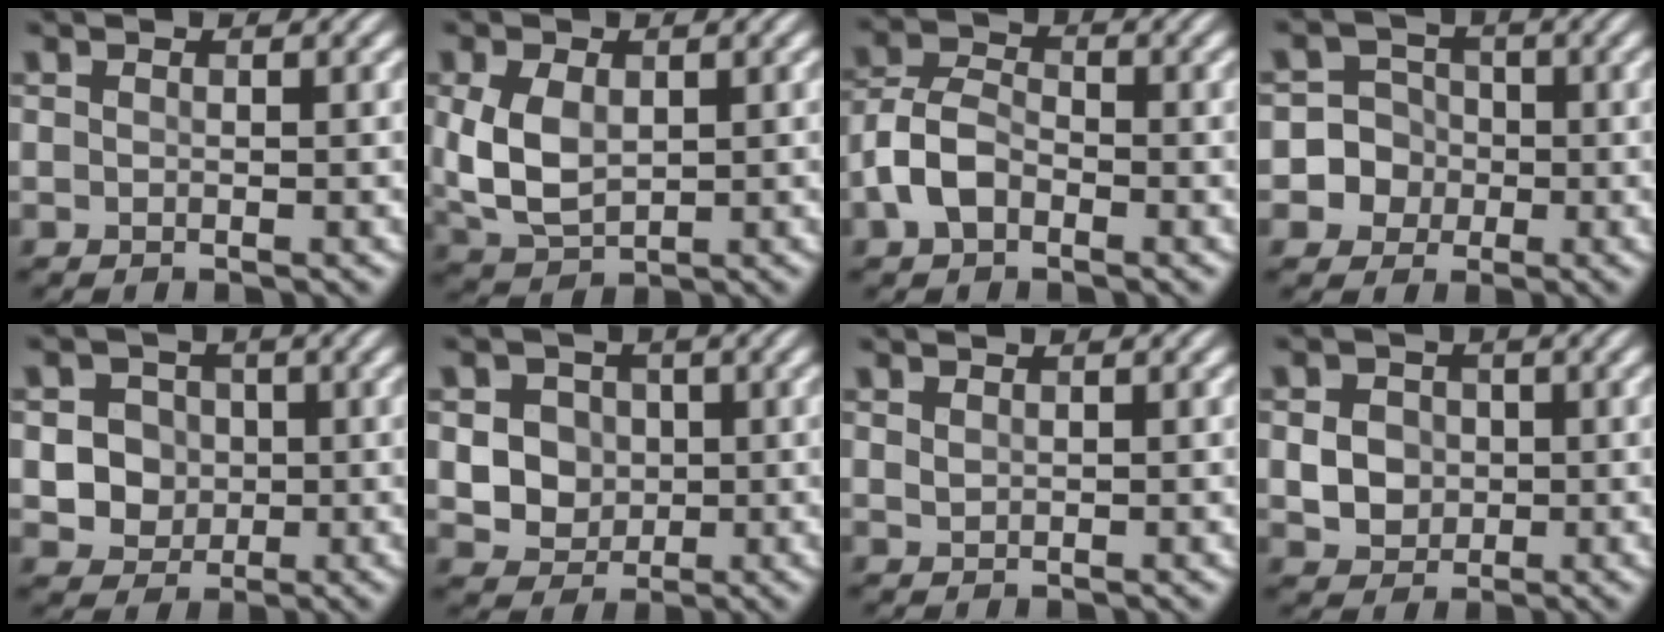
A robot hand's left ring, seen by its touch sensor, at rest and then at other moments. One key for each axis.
{"total": 4.9, "fx": 0.6, "fy": 3.2, "fz": 3.6, "tx": -0.087, "ty": -0.001, "tz": 0.019}
{"total": 3.8, "fx": -1.7, "fy": 2.5, "fz": 2.4, "tx": -0.051, "ty": 0.009, "tz": -0.042}
{"total": 6.3, "fx": -1.3, "fy": 6.1, "fz": 0.6, "tx": 0.005, "ty": 0.018, "tz": -0.046}
{"total": 4.3, "fx": 0.4, "fy": 3.9, "fz": 1.7, "tx": -0.021, "ty": 0.007, "tz": 0.002}
{"total": 5.4, "fx": 1.0, "fy": 4.8, "fz": 2.4, "tx": -0.041, "ty": 0.010, "tz": 0.016}
{"total": 0.6, "fx": 0.4, "fy": 0.3, "fz": 0.3, "tx": -0.010, "ty": 0.000, "tz": 0.010}
{"total": 3.1, "fx": -0.1, "fy": 2.7, "fz": 1.5, "tx": -0.025, "ty": -0.002, "tz": -0.002}